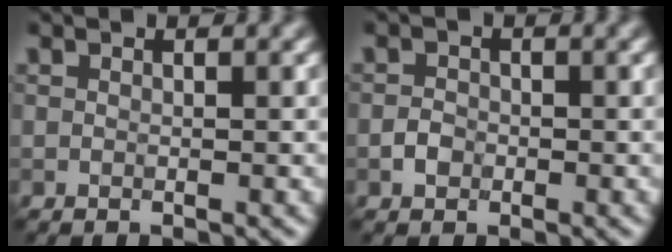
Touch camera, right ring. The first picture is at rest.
{"total": 1.3, "force": [-0.5, 1.0, 0.6], "torque": [-0.009, 0.001, -0.012]}